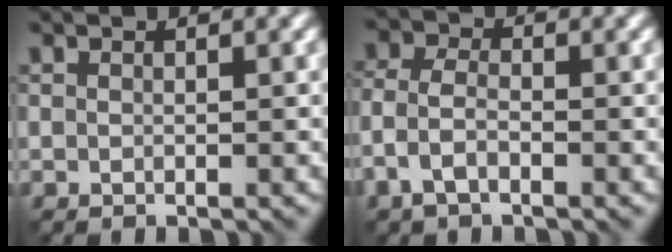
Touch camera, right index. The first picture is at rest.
{"total": 2.9, "force": [-1.5, 1.5, 2.0], "torque": [-0.048, 0.007, -0.042]}